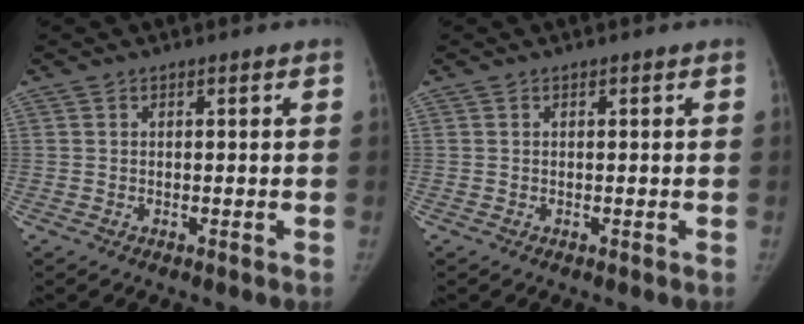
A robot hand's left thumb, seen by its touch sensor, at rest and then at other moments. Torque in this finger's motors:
{"motor_torque": [0.00, 0.00, 0.36, -0.27, 0.00]}